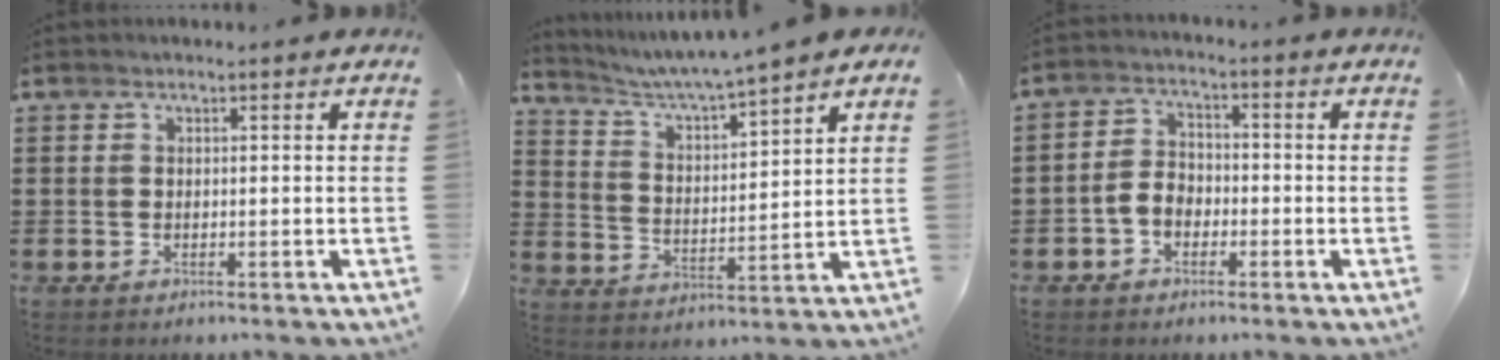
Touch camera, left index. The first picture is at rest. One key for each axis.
{"total": 4.2, "fx": 3.8, "fy": -1.0, "fz": 1.4, "tx": -0.047, "ty": -0.036, "tz": 0.056}
{"total": 3.9, "fx": -1.8, "fy": 2.7, "fz": 2.1, "tx": -0.056, "ty": 0.005, "tz": -0.041}